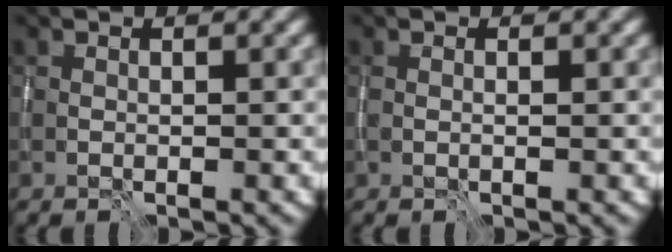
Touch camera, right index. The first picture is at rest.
{"total": 0.0}